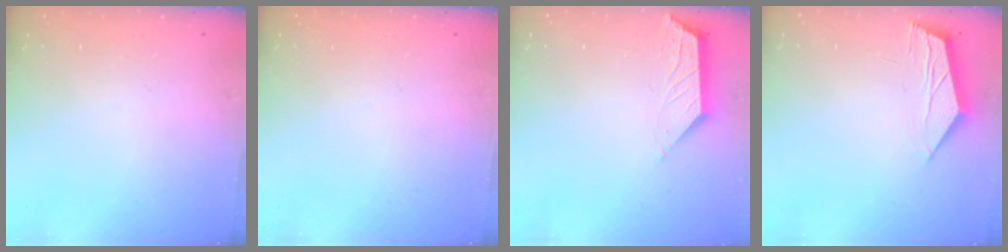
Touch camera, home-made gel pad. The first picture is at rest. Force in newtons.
{"total": 0.0}
{"total": 2.9, "press": 2.8, "slide": 0.5}
{"total": 5.6, "press": 5.6, "slide": 0.1}